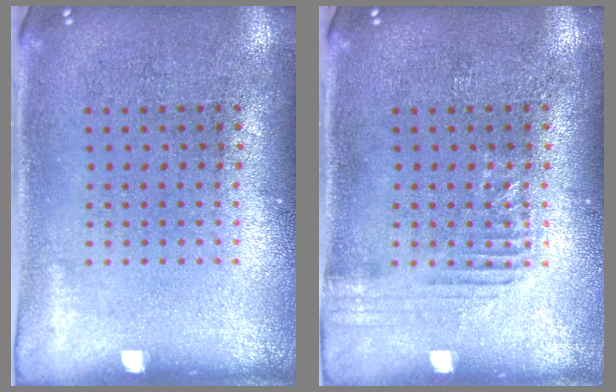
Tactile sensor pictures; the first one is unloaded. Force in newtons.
{"total": 1.3, "press": 1.3, "slide": 0.2}